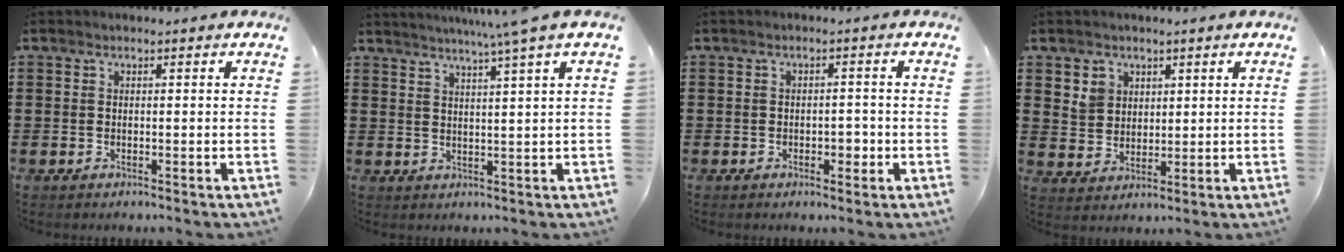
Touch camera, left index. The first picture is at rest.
{"total": 4.3, "force": [3.2, -1.5, 2.5], "torque": [-0.054, -0.012, 0.051]}
{"total": 2.3, "force": [-0.9, 1.2, 1.7], "torque": [-0.036, 0.003, -0.021]}
{"total": 3.9, "force": [2.2, 3.2, 0.4], "torque": [-0.023, 0.012, 0.042]}